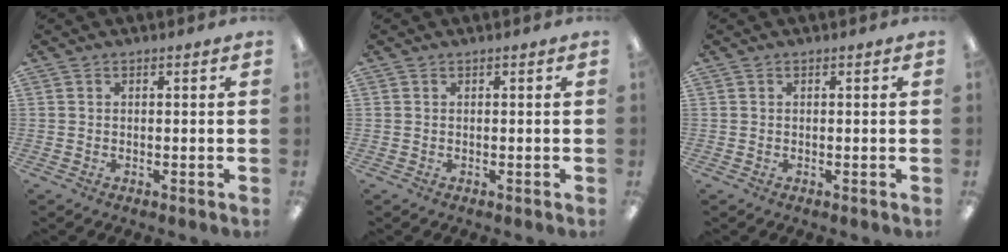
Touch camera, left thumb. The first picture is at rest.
{"total": 0.0}
{"total": 0.0}